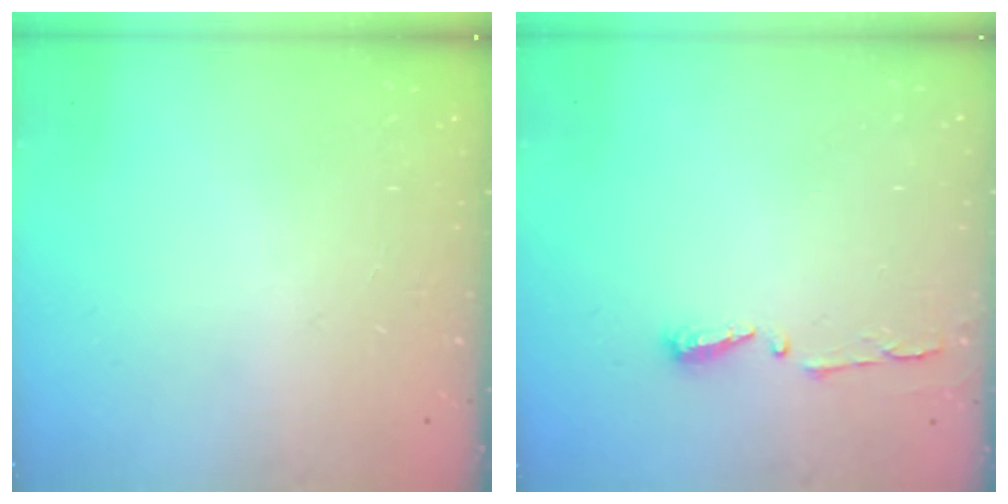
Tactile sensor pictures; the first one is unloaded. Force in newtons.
{"total": 3.7, "press": 3.7, "slide": 0.5}